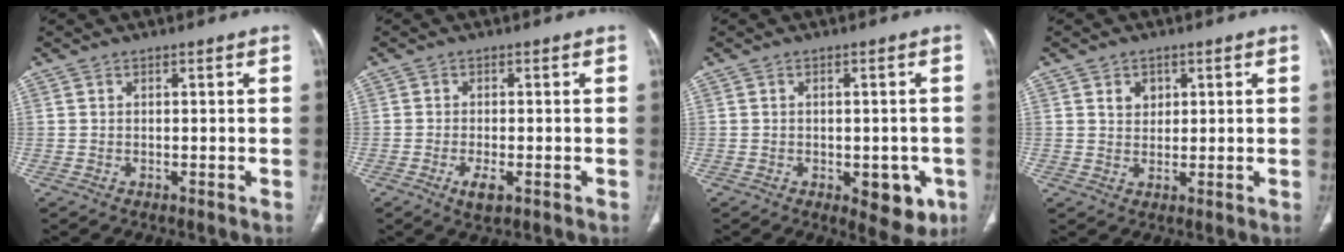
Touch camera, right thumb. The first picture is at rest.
{"total": 3.5, "force": [-1.5, 1.3, 2.8], "torque": [-0.056, -0.005, -0.024]}
{"total": 7.8, "force": [-2.7, 4.1, 6.1], "torque": [-0.044, 0.002, -0.024]}
{"total": 3.1, "force": [1.3, 2.5, 1.3], "torque": [-0.005, -0.007, 0.022]}